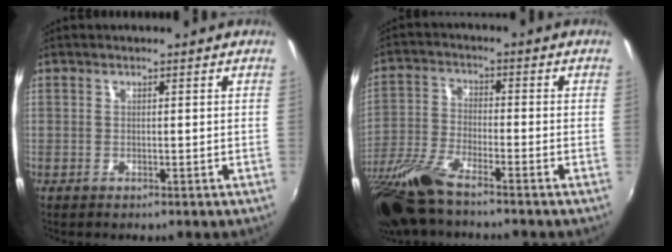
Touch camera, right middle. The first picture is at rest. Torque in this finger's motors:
{"motor_torque": [1.07, -1.07, 0.24, 0.10]}